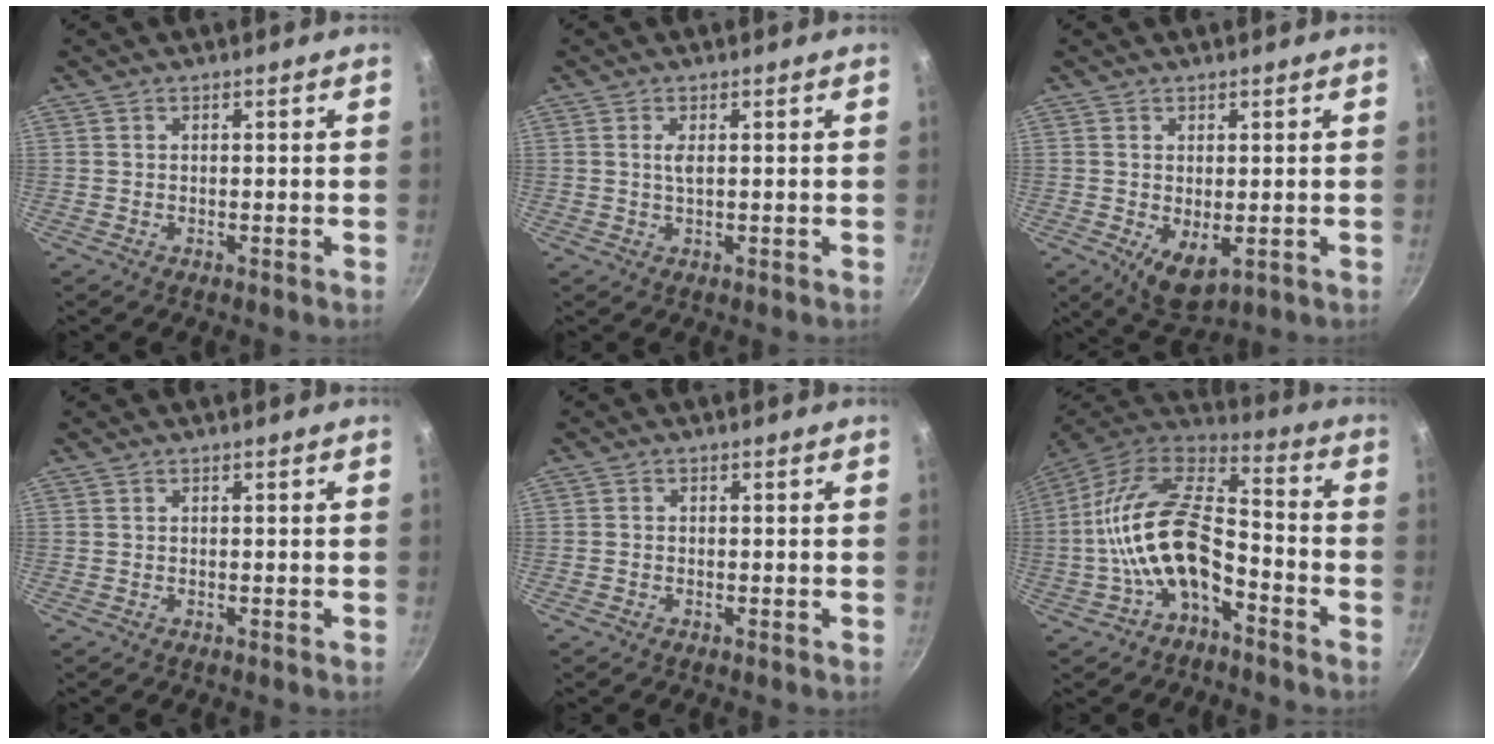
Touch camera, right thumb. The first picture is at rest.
{"total": 1.7, "force": [0.4, 0.5, 1.6], "torque": [-0.034, -0.001, 0.010]}
{"total": 5.8, "force": [-0.6, 3.1, 4.8], "torque": [-0.066, -0.014, 0.004]}
{"total": 0.0}
{"total": 0.6, "force": [-0.4, 0.4, 0.1], "torque": [-0.004, 0.003, -0.009]}
{"total": 17.4, "force": [-5.4, 9.0, 13.8], "torque": [-0.244, 0.054, -0.112]}